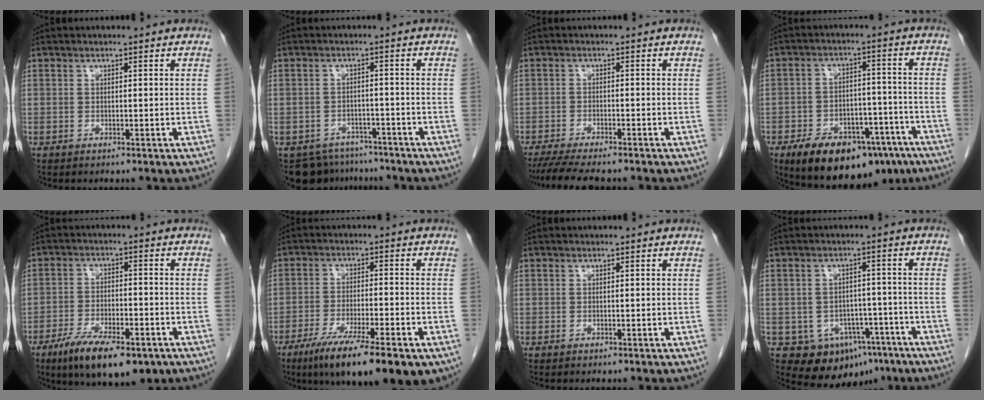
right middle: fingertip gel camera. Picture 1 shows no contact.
{"total": 8.5, "force": [-7.1, 4.5, 0.9], "torque": [-0.012, 0.004, -0.094]}
{"total": 8.7, "force": [-7.5, 1.2, 4.3], "torque": [-0.065, -0.018, -0.118]}
{"total": 17.4, "force": [-12.0, 8.4, 9.5], "torque": [-0.133, 0.018, -0.174]}
{"total": 12.6, "force": [-8.0, 4.2, 8.8], "torque": [-0.142, -0.014, -0.126]}
{"total": 15.4, "force": [-9.6, 2.6, 11.8], "torque": [-0.157, -0.030, -0.151]}
{"total": 0.0}
{"total": 9.8, "force": [-5.2, 7.1, 4.2], "torque": [-0.050, 0.018, -0.061]}